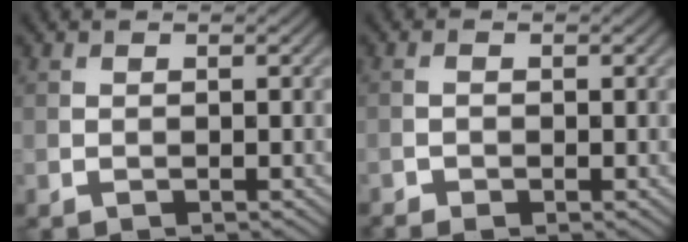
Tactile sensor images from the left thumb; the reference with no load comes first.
{"total": 1.2, "force": [-0.8, 0.6, 0.6], "torque": [-0.015, -0.001, -0.017]}